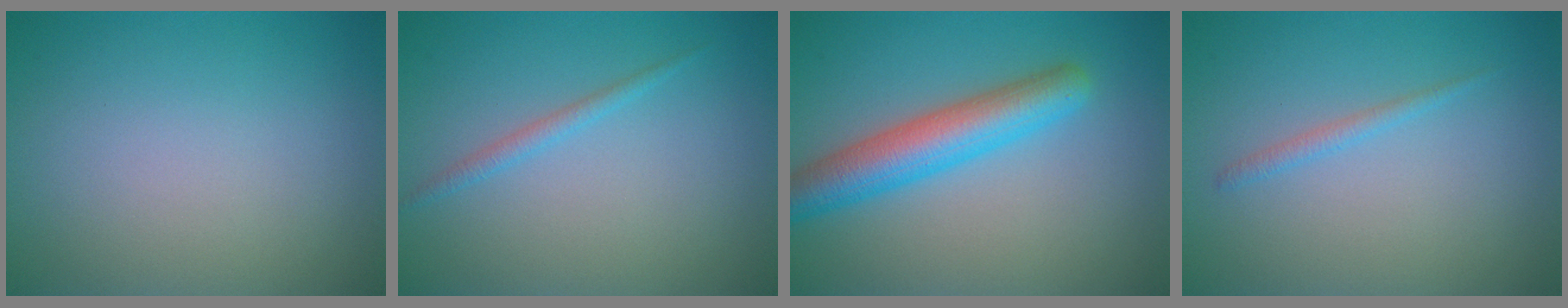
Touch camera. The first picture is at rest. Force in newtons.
{"total": 1.2, "press": 1.2, "slide": 0.1}
{"total": 5.6, "press": 5.6, "slide": 0.1}
{"total": 1.0, "press": 1.0, "slide": 0.1}